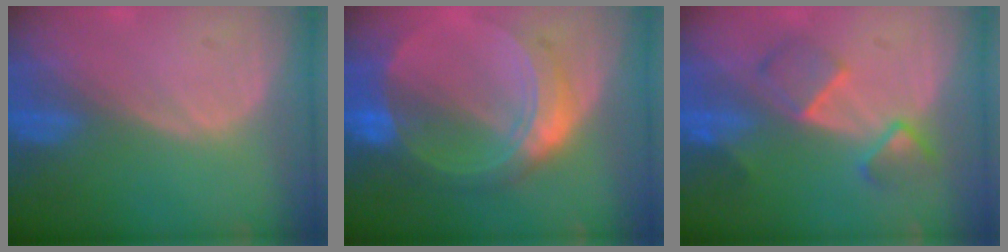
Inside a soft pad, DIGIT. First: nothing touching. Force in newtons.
{"total": 8.7, "press": 8.7, "slide": 0.6}
{"total": 5.6, "press": 5.6, "slide": 0.6}